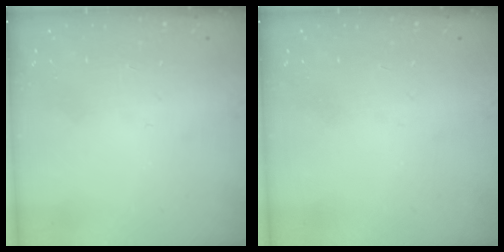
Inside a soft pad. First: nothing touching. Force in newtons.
{"total": 0.0}